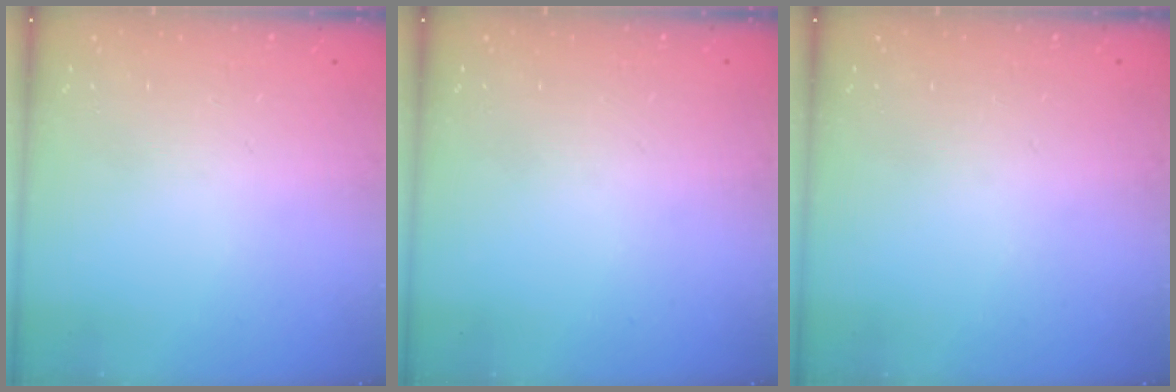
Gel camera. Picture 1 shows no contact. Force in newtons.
{"total": 0.0}
{"total": 0.0}